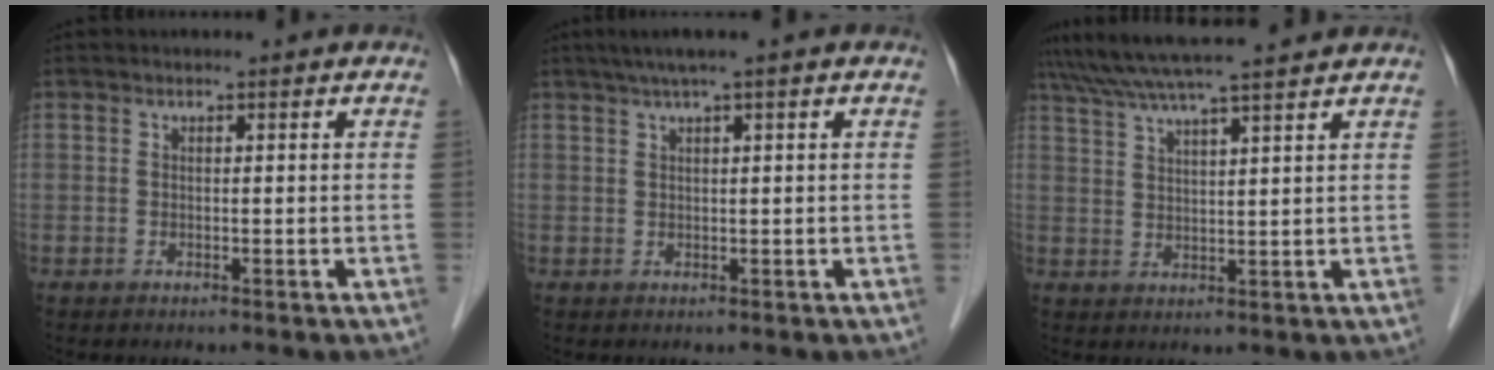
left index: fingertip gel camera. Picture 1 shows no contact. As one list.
[{"total": 3.7, "force": [2.4, -0.6, 2.7], "torque": [-0.052, 0.019, 0.045]}, {"total": 11.6, "force": [10.3, -0.9, 5.4], "torque": [-0.100, 0.030, 0.154]}]